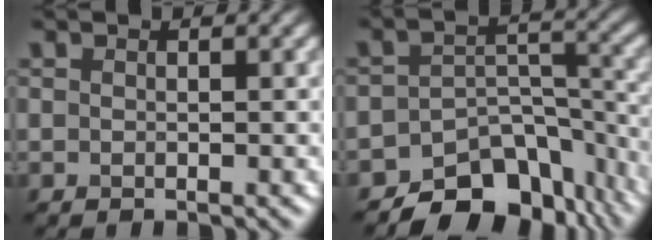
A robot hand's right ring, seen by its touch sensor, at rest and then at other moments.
{"total": 9.1, "force": [-7.0, 4.5, 3.6], "torque": [-0.036, -0.013, -0.110]}